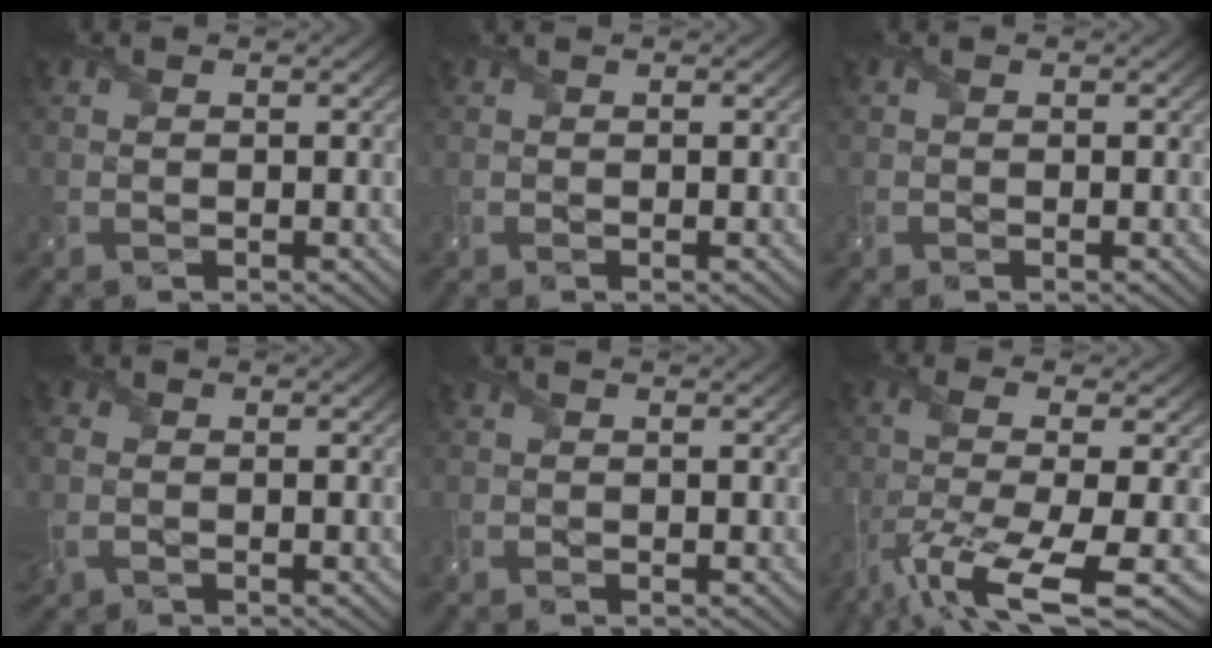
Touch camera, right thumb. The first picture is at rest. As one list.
[{"total": 0.6, "force": [0.5, 0.2, 0.0], "torque": [0.000, 0.004, 0.009]}, {"total": 0.0}, {"total": 3.5, "force": [-0.9, 2.4, 2.3], "torque": [-0.077, -0.008, -0.025]}, {"total": 0.5, "force": [0.1, 0.0, 0.5], "torque": [-0.013, 0.000, 0.000]}, {"total": 11.2, "force": [-5.3, 2.5, 9.5], "torque": [-0.190, -0.013, -0.094]}]